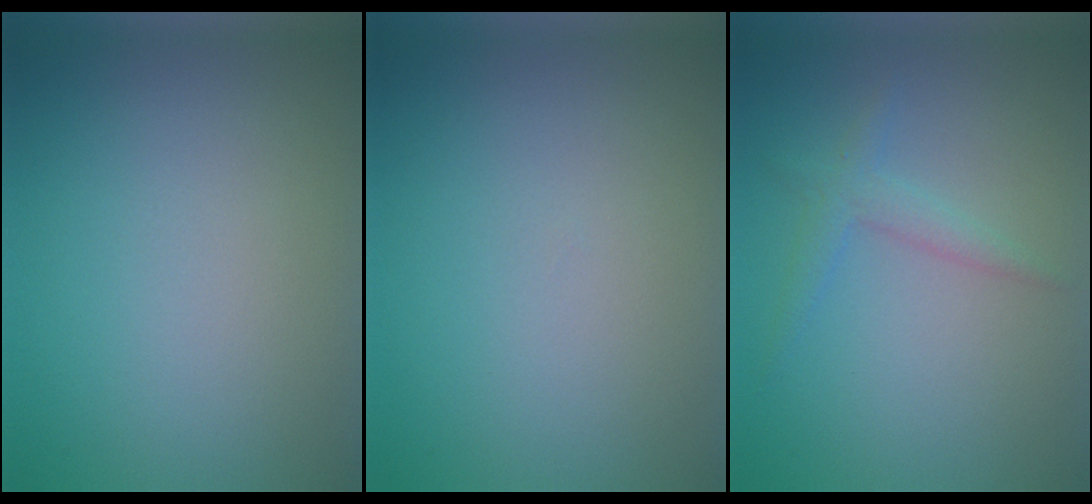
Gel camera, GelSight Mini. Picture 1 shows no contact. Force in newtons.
{"total": 0.0}
{"total": 1.8, "press": 1.8, "slide": 0.0}